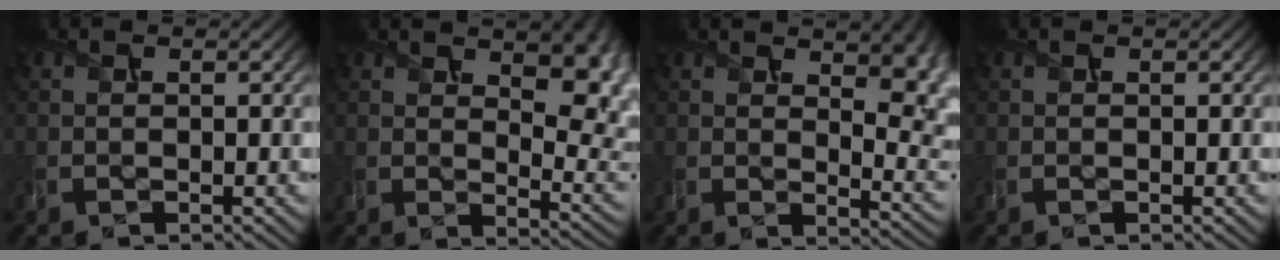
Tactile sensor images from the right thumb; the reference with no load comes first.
{"total": 11.5, "force": [5.0, 5.0, 9.0], "torque": [-0.124, 0.007, 0.076]}
{"total": 11.2, "force": [4.8, 4.6, 9.0], "torque": [-0.121, 0.012, 0.076]}
{"total": 0.0}